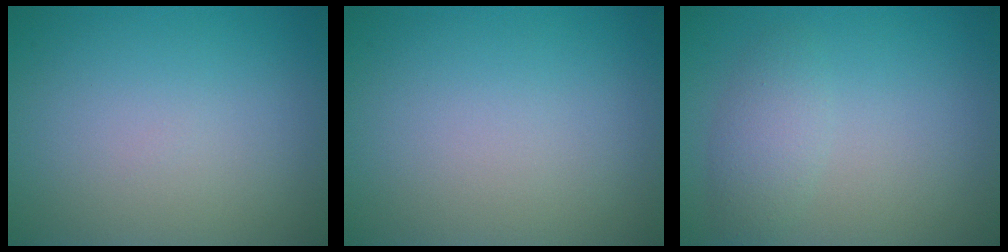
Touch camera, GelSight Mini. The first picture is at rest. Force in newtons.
{"total": 0.0}
{"total": 2.2, "press": 2.2, "slide": 0.0}